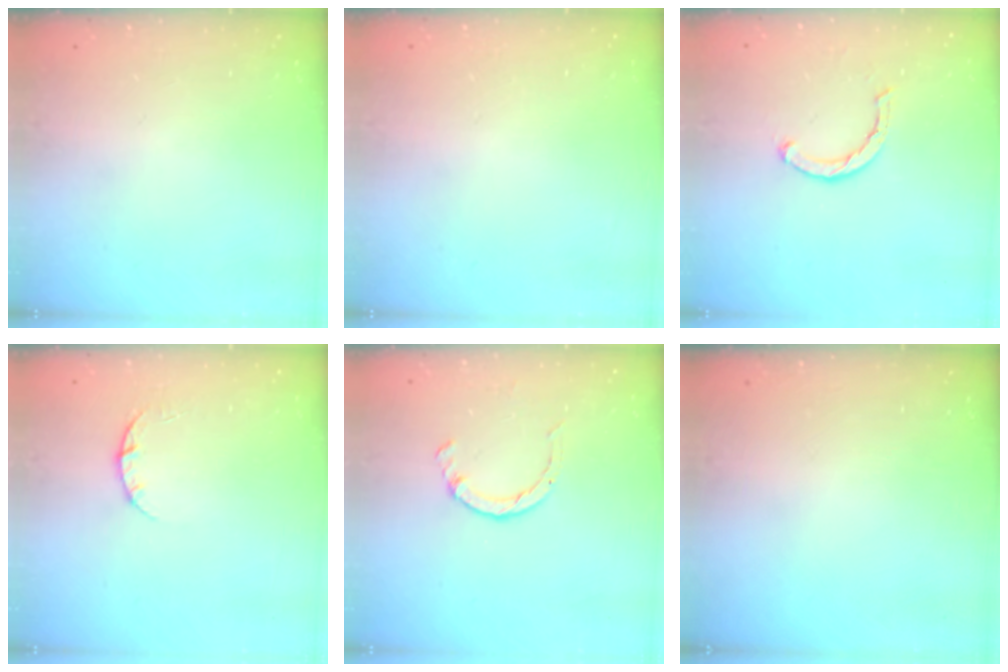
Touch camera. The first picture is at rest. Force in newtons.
{"total": 2.6, "press": 2.6, "slide": 0.2}
{"total": 2.1, "press": 2.1, "slide": 0.1}
{"total": 2.3, "press": 2.3, "slide": 0.3}
{"total": 2.6, "press": 2.6, "slide": 0.4}
{"total": 0.0}